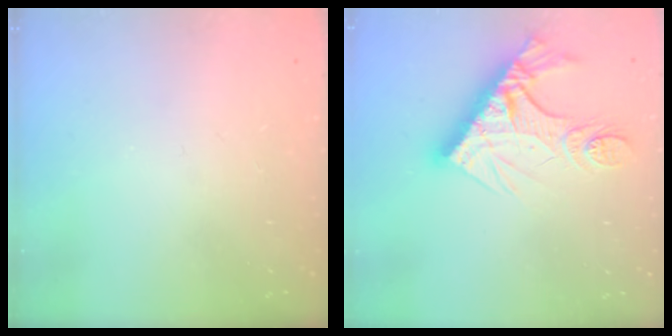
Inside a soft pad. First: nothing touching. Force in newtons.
{"total": 15.0, "press": 14.9, "slide": 1.4}